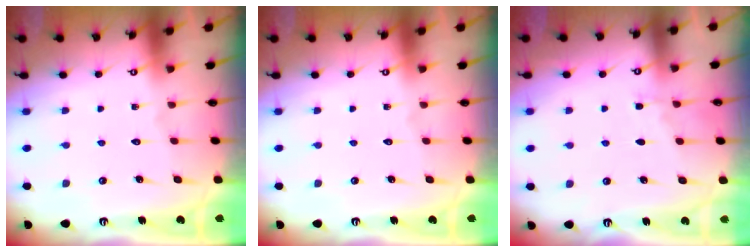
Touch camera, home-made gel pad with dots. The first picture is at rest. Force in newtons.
{"total": 0.0}
{"total": 5.1, "press": 5.1, "slide": 0.6}